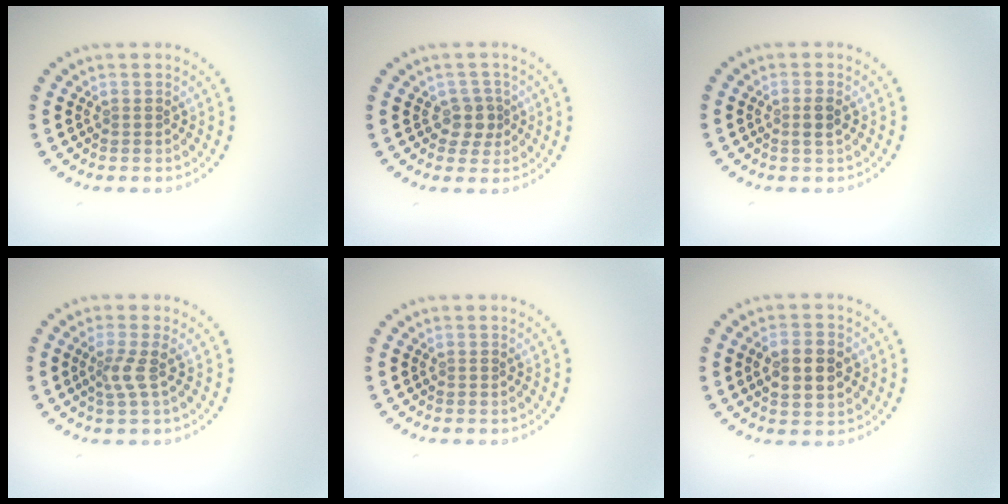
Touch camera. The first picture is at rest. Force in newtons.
{"total": 2.1, "press": 1.8, "slide": 1.1}
{"total": 1.3, "press": 1.2, "slide": 0.5}
{"total": 2.0, "press": 1.4, "slide": 1.4}
{"total": 0.0}
{"total": 4.5, "press": 4.5, "slide": 0.1}